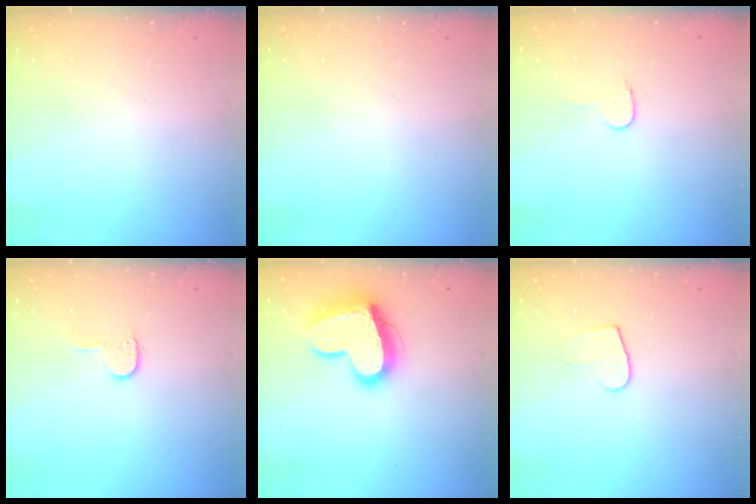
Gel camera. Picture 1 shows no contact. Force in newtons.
{"total": 0.0}
{"total": 5.0, "press": 5.0, "slide": 0.4}
{"total": 5.1, "press": 5.0, "slide": 0.5}
{"total": 16.5, "press": 16.4, "slide": 1.5}
{"total": 6.0, "press": 6.0, "slide": 0.5}